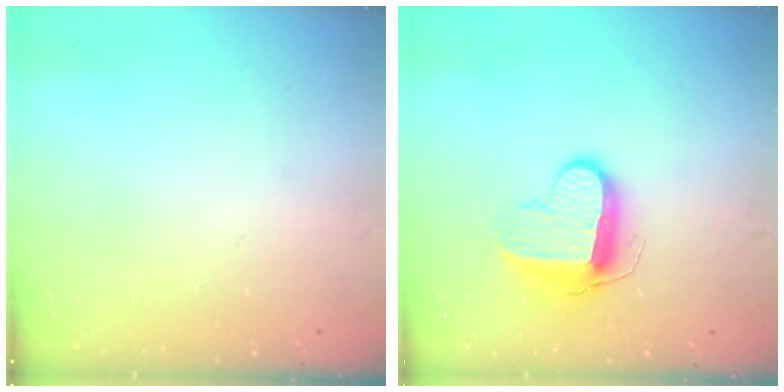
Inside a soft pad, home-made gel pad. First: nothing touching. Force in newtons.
{"total": 10.4, "press": 10.4, "slide": 0.5}